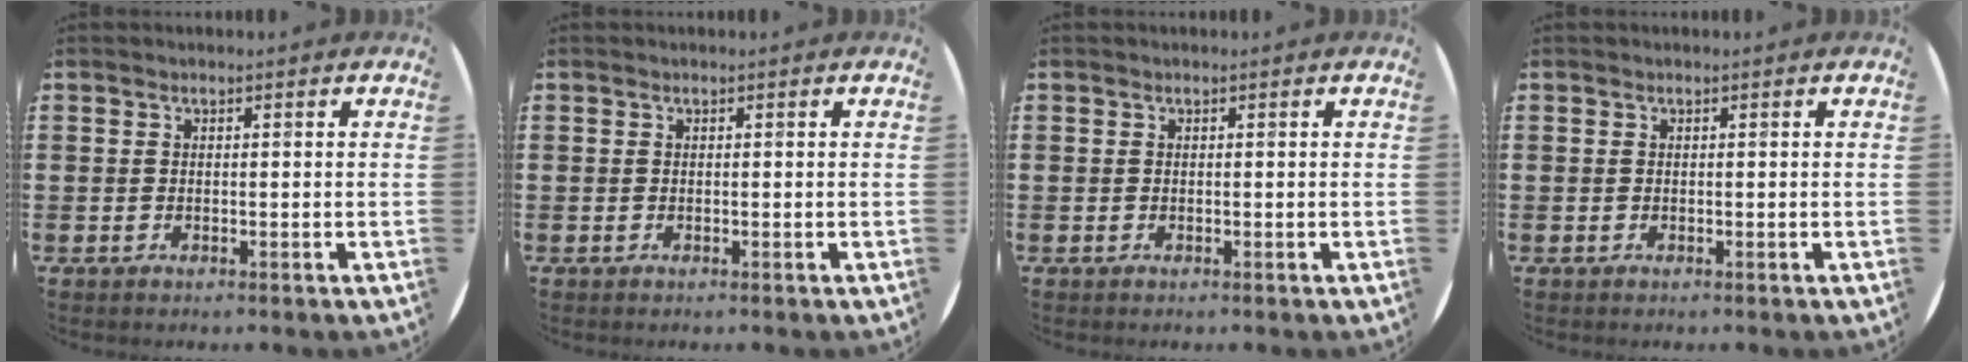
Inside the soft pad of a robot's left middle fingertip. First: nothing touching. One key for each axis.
{"total": 0.0}
{"total": 0.0}
{"total": 0.0}